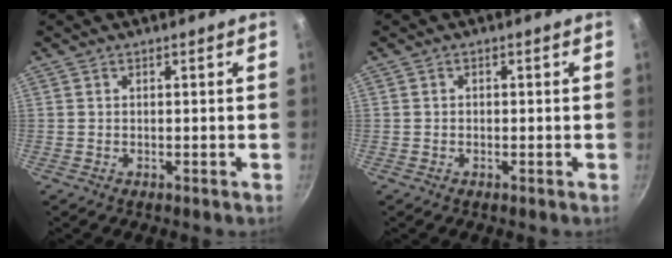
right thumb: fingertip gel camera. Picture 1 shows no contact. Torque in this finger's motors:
{"motor_torque": [-0.49, -0.30, -0.07, 0.21, -0.06]}